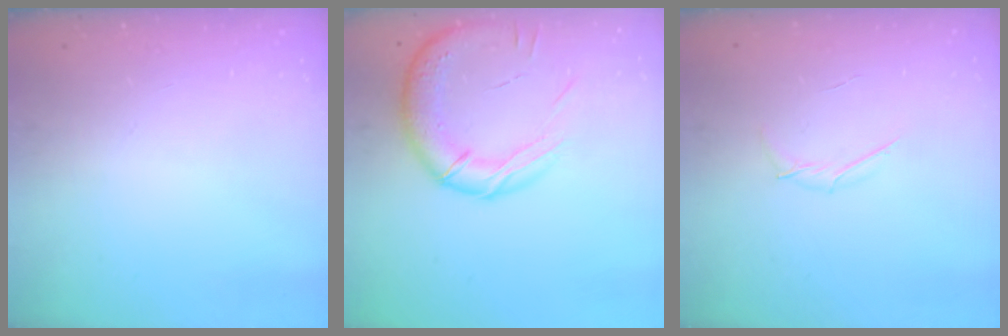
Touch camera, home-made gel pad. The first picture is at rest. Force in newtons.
{"total": 17.7, "press": 17.4, "slide": 3.2}
{"total": 4.1, "press": 4.0, "slide": 1.0}